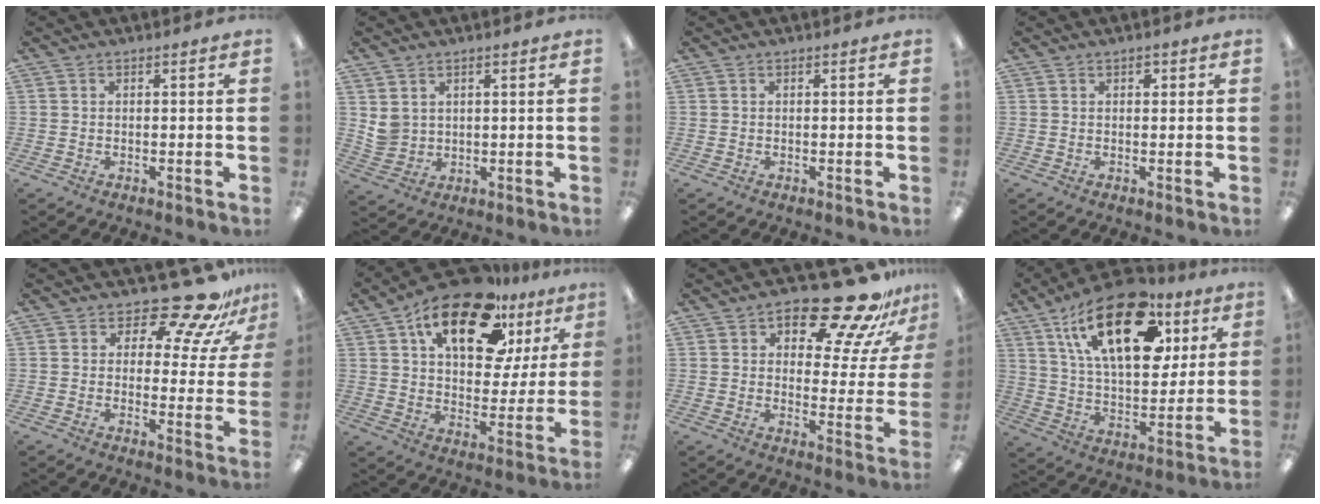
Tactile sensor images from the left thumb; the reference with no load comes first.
{"total": 4.4, "force": [2.2, 3.7, 0.8], "torque": [-0.020, -0.003, 0.042]}
{"total": 0.0}
{"total": 1.3, "force": [0.8, 0.8, 0.7], "torque": [-0.014, 0.004, 0.013]}
{"total": 15.0, "force": [12.3, 4.7, 7.1], "torque": [-0.113, -0.093, 0.209]}
{"total": 20.4, "force": [12.8, 9.5, 12.8], "torque": [-0.208, -0.059, 0.219]}
{"total": 18.7, "force": [14.7, 6.6, 9.5], "torque": [-0.138, -0.105, 0.244]}
{"total": 23.2, "force": [11.5, 11.9, 16.3], "torque": [-0.252, -0.037, 0.195]}